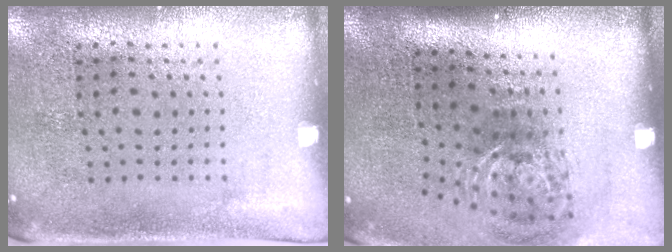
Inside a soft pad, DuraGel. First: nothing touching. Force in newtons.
{"total": 1.9, "press": 1.2, "slide": 1.4}